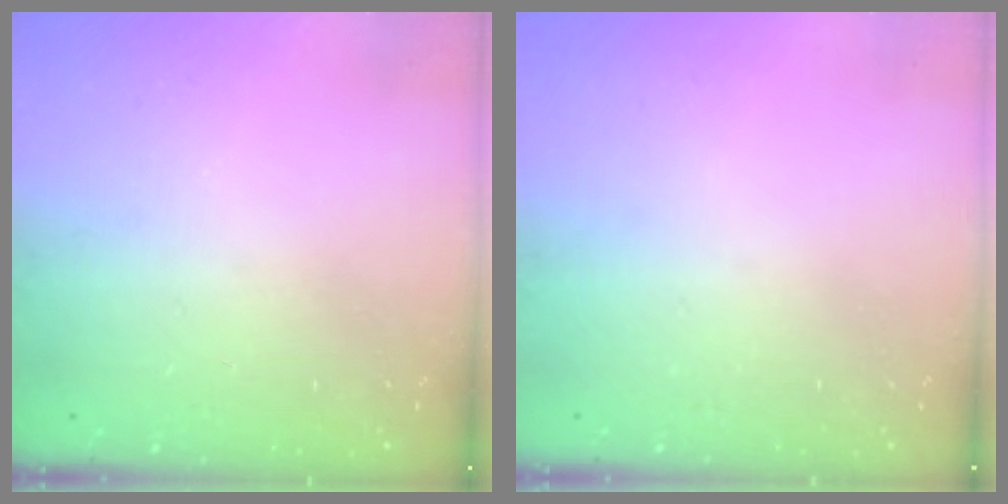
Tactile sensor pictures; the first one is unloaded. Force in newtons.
{"total": 0.0}